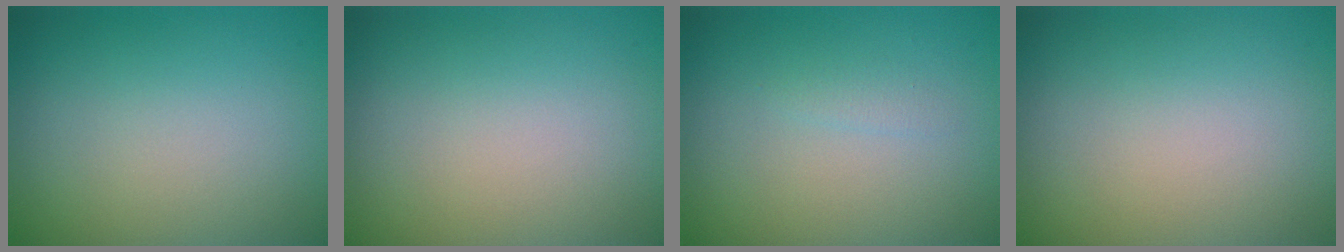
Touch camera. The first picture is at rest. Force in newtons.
{"total": 0.0}
{"total": 0.7, "press": 0.7, "slide": 0.0}
{"total": 0.0}